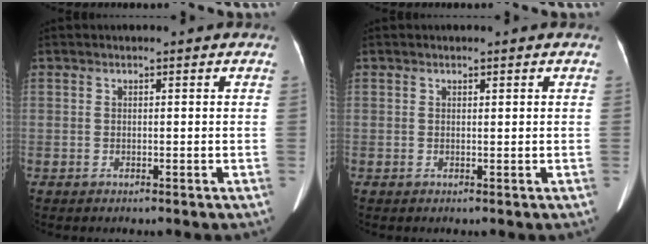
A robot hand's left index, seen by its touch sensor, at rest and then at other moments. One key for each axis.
{"total": 0.0}